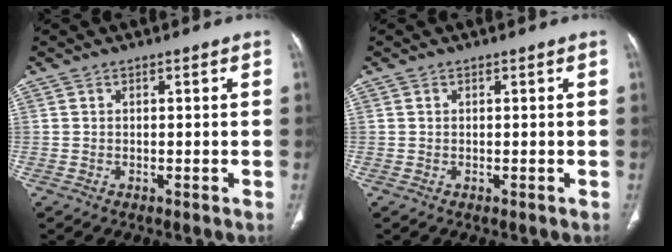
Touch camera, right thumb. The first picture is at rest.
{"total": 0.0}